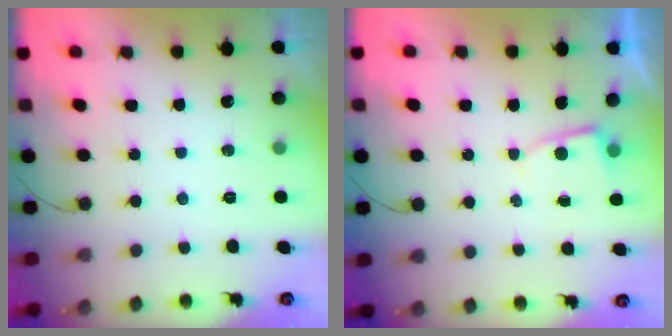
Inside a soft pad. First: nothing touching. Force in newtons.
{"total": 2.8, "press": 2.8, "slide": 0.2}